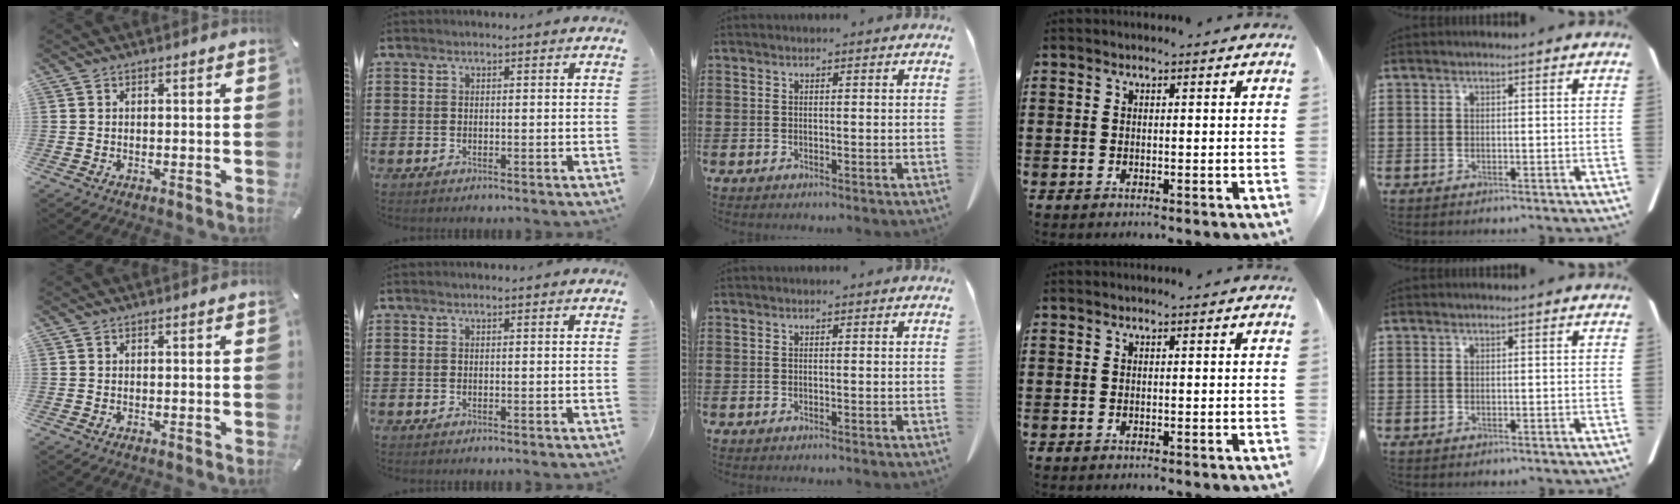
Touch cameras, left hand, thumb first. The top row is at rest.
{}